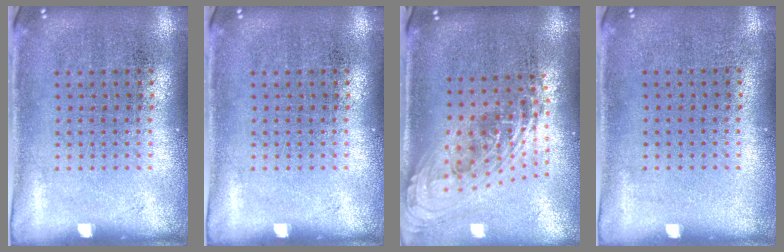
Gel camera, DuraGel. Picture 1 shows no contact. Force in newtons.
{"total": 0.0}
{"total": 2.2, "press": 1.6, "slide": 1.5}
{"total": 0.0}